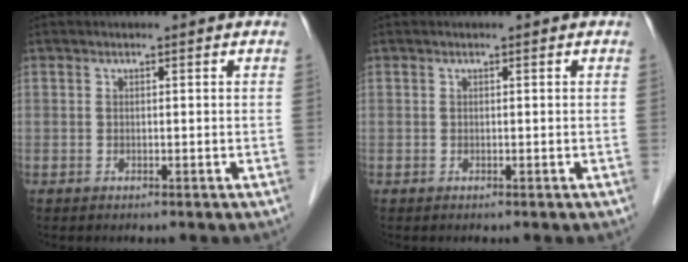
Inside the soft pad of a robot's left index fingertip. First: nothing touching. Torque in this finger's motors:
{"motor_torque": [-0.01, 0.00, 0.00, 0.00]}